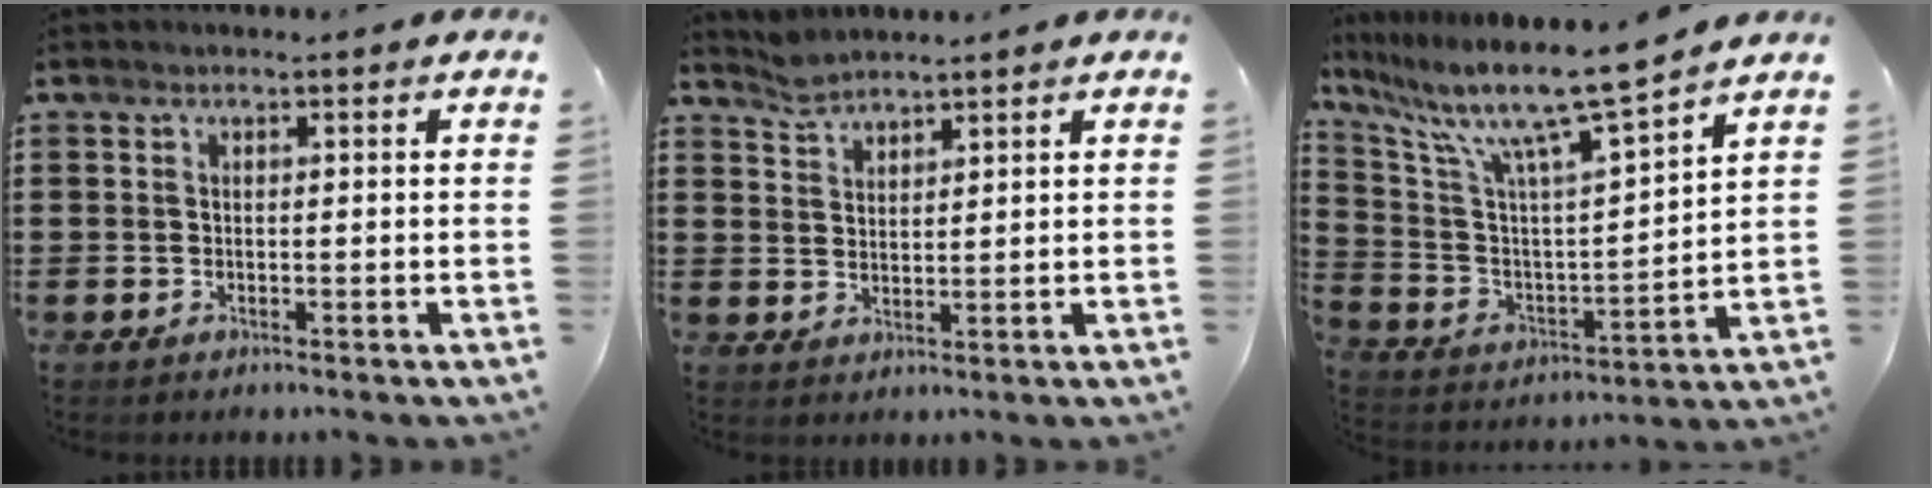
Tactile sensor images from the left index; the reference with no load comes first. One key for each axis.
{"total": 2.6, "fx": 2.6, "fy": 0.2, "fz": 0.2, "tx": -0.012, "ty": -0.001, "tz": 0.050}
{"total": 11.6, "fx": 9.0, "fy": 0.6, "fz": 7.4, "tx": -0.169, "ty": -0.061, "tz": 0.142}